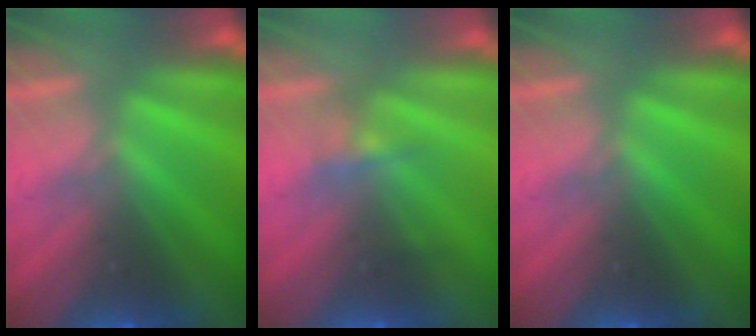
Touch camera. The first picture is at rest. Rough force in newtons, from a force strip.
{"total": 2.1}
{"total": 0.0}